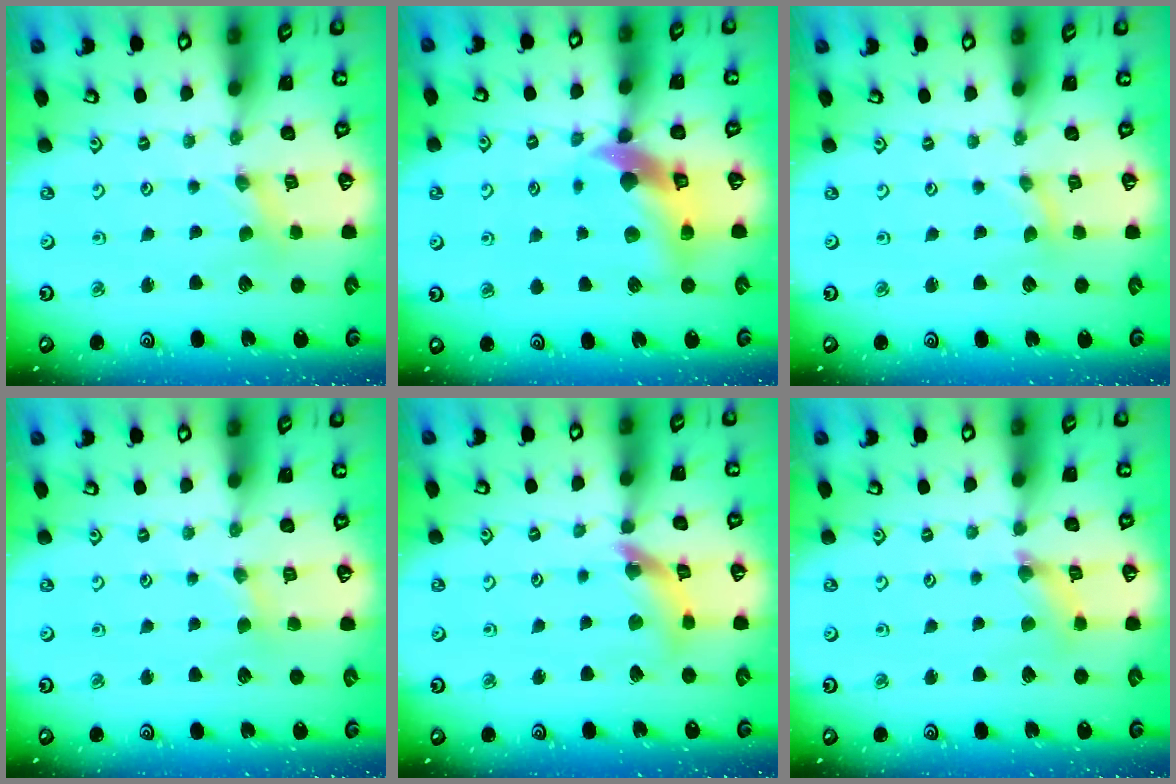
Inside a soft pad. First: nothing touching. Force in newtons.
{"total": 11.3, "press": 11.2, "slide": 1.8}
{"total": 0.0}
{"total": 1.3, "press": 1.2, "slide": 0.3}
{"total": 11.0, "press": 10.9, "slide": 1.2}
{"total": 2.9, "press": 2.9, "slide": 0.4}